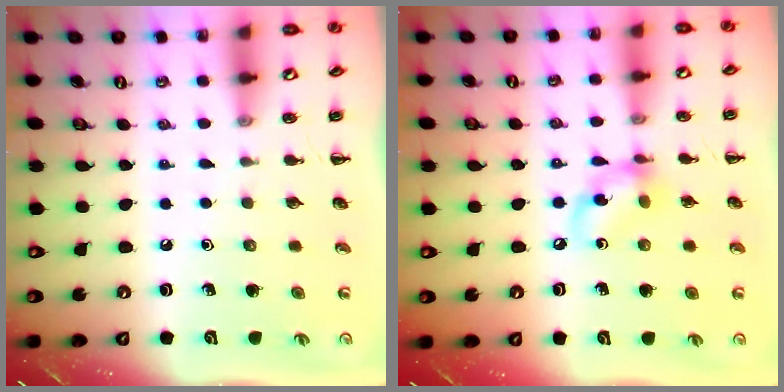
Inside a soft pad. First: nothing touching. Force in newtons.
{"total": 9.6, "press": 9.5, "slide": 1.6}